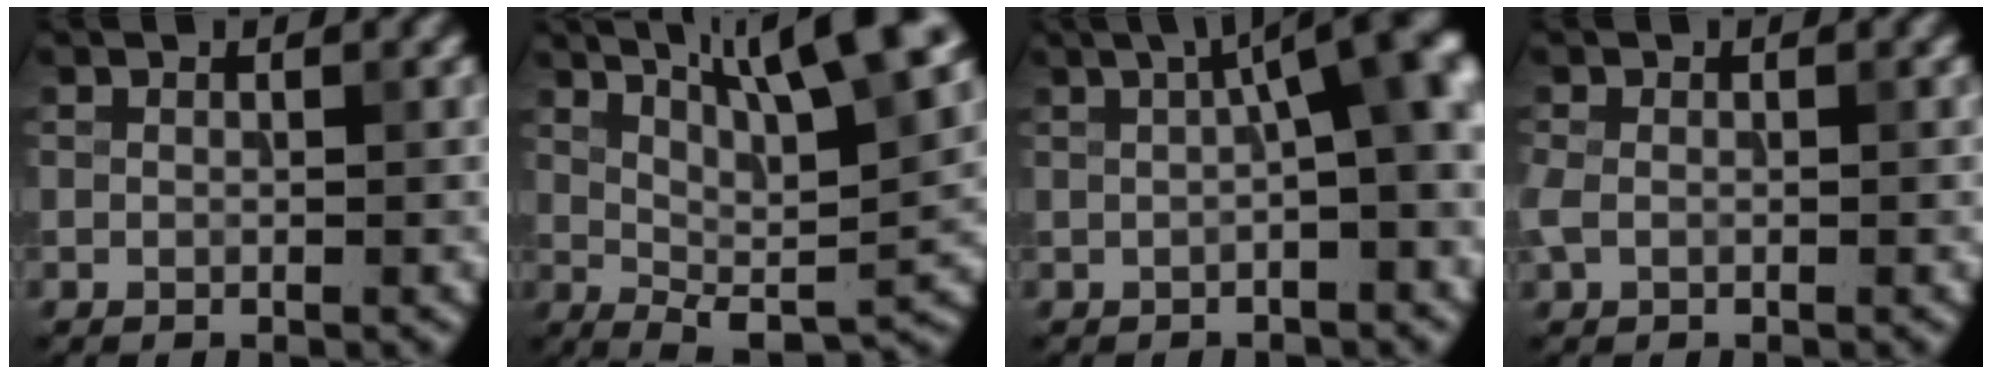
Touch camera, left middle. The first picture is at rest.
{"total": 12.0, "force": [6.0, 2.9, 10.0], "torque": [-0.136, 0.017, 0.087]}
{"total": 6.6, "force": [0.9, 1.4, 6.4], "torque": [-0.081, 0.019, 0.009]}
{"total": 1.6, "force": [-0.4, 1.1, 1.1], "torque": [-0.029, 0.001, -0.011]}